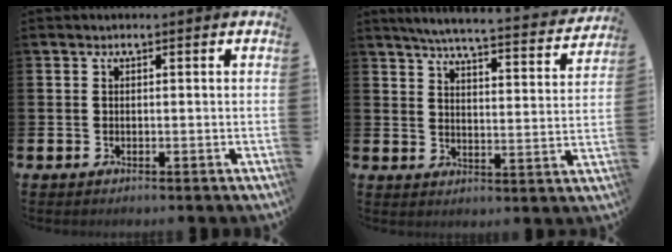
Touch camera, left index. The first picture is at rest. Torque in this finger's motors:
{"motor_torque": [0.98, -1.16, 0.17, 0.12]}